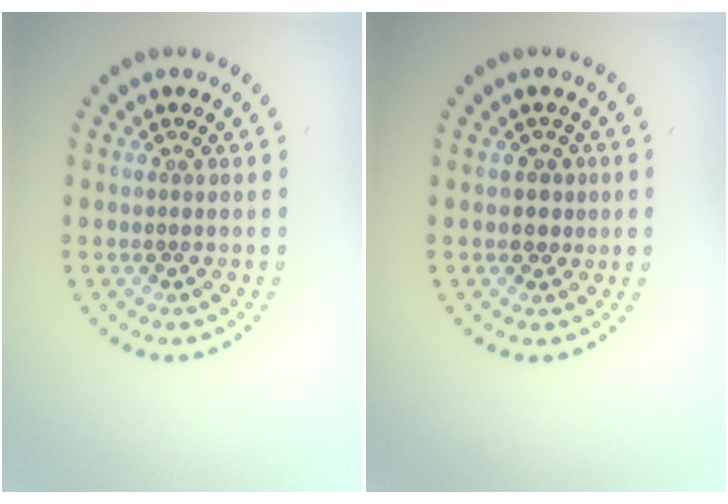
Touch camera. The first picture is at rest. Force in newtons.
{"total": 1.7, "press": 1.3, "slide": 1.0}